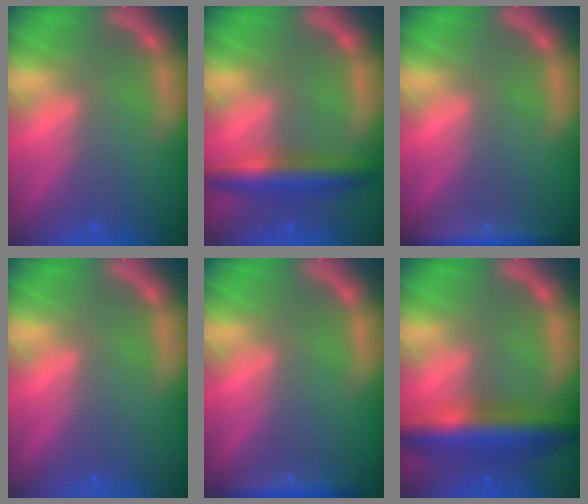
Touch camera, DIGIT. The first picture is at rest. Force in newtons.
{"total": 5.0}
{"total": 3.5}
{"total": 0.0}
{"total": 1.9}
{"total": 7.5}